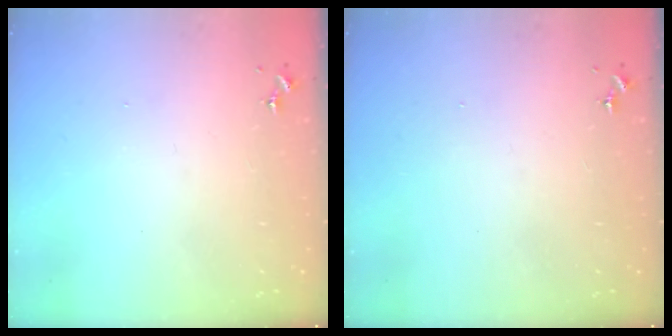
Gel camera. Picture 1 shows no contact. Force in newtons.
{"total": 0.0}